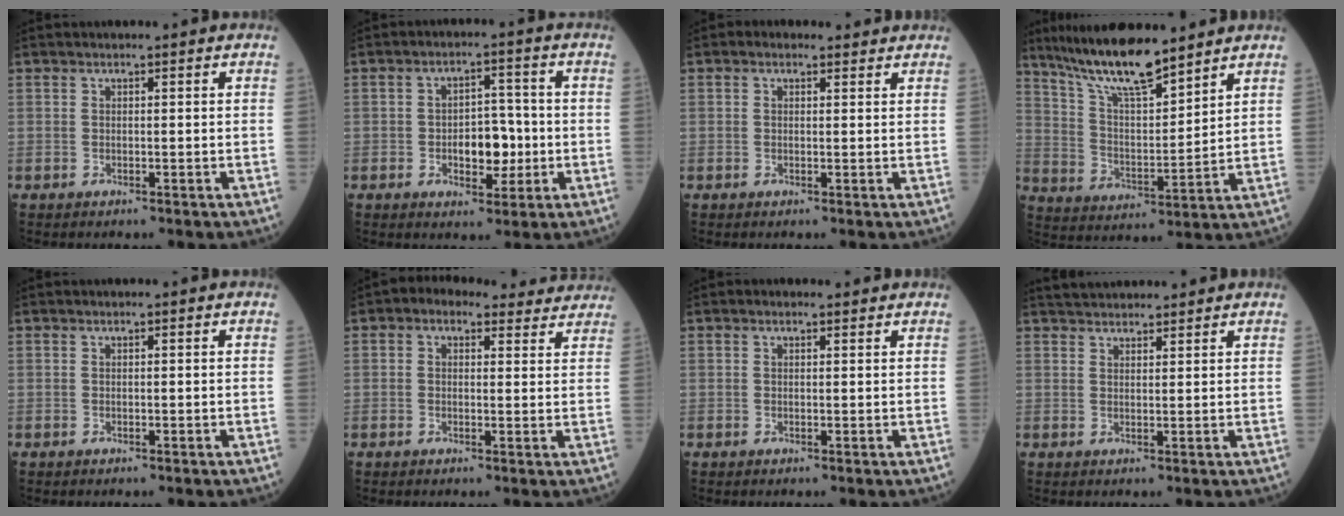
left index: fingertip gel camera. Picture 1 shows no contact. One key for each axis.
{"total": 6.3, "fx": -1.2, "fy": 3.5, "fz": 5.1, "tx": -0.078, "ty": 0.012, "tz": -0.015}
{"total": 1.8, "fx": 1.2, "fy": 1.2, "fz": 0.5, "tx": -0.011, "ty": 0.014, "tz": 0.014}
{"total": 12.9, "fx": 10.8, "fy": 1.7, "fz": 6.9, "tx": -0.132, "ty": 0.002, "tz": 0.202}
{"total": 0.0}
{"total": 8.4, "fx": 6.9, "fy": 4.0, "fz": 2.5, "tx": -0.019, "ty": 0.033, "tz": 0.075}
{"total": 0.8, "fx": 0.7, "fy": 0.4, "fz": 0.2, "tx": -0.012, "ty": 0.006, "tz": 0.008}
{"total": 6.4, "fx": 6.0, "fy": 1.3, "fz": 1.8, "tx": -0.026, "ty": 0.035, "tz": 0.095}